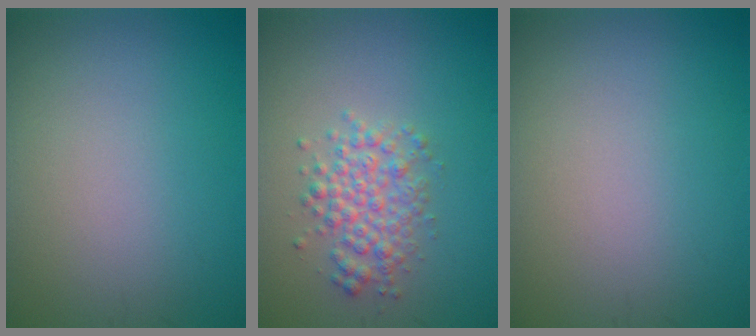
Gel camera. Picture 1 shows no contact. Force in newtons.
{"total": 3.2, "press": 3.2, "slide": 0.1}
{"total": 0.0}